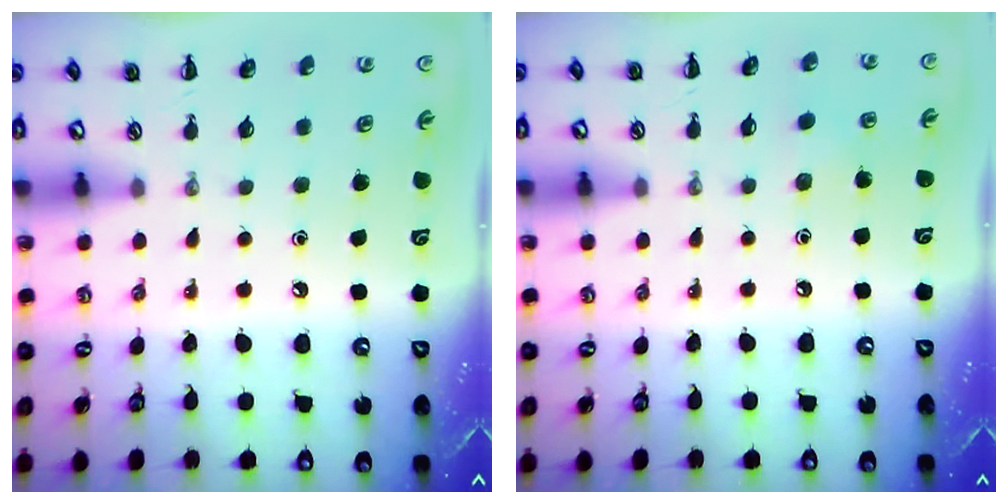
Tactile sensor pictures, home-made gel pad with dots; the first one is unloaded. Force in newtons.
{"total": 3.1, "press": 3.0, "slide": 1.0}